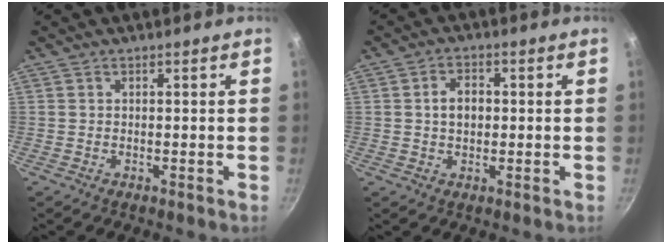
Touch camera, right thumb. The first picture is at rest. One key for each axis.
{"total": 4.5, "fx": 0.3, "fy": 3.2, "fz": 3.2, "tx": -0.038, "ty": 0.011, "tz": 0.003}